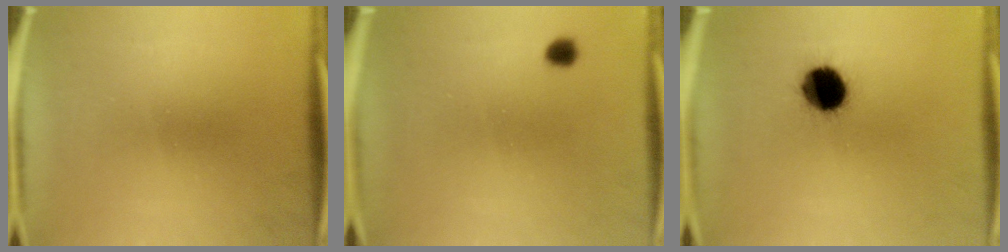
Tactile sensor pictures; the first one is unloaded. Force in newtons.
{"total": 1.7}
{"total": 10.8}